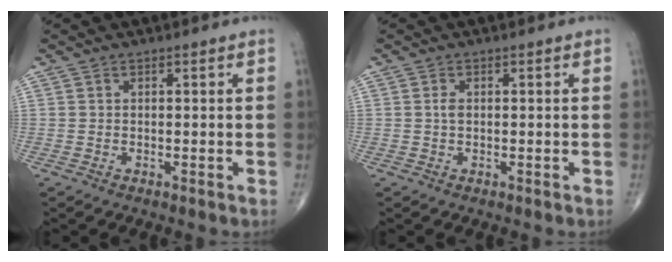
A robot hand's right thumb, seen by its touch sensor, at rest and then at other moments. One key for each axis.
{"total": 1.1, "fx": 0.1, "fy": 0.7, "fz": 0.9, "tx": -0.017, "ty": 0.001, "tz": 0.000}